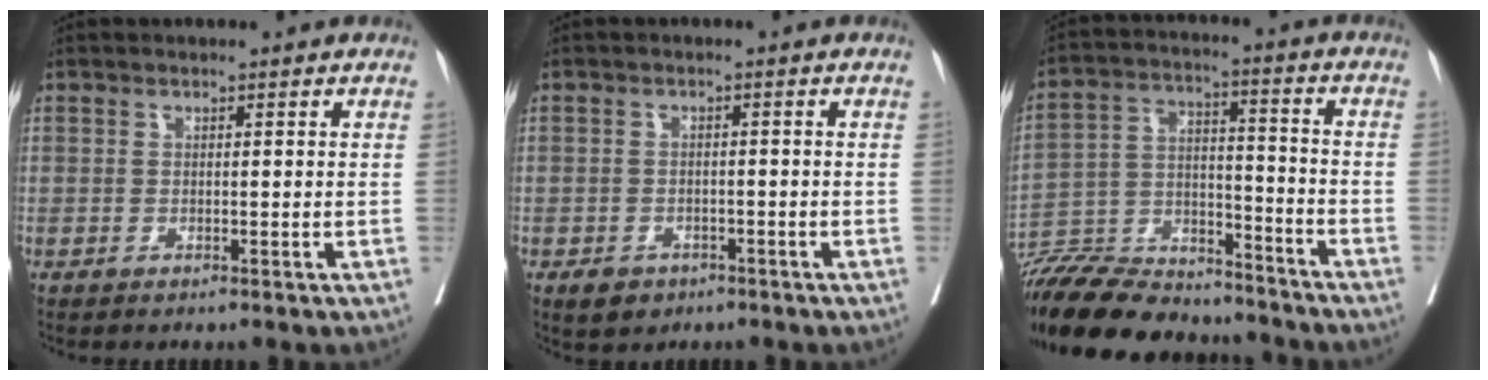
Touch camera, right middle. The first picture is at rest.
{"total": 3.2, "force": [-2.1, 2.2, 1.1], "torque": [-0.017, 0.003, -0.025]}
{"total": 20.1, "force": [-18.5, 4.4, 6.6], "torque": [-0.140, -0.005, -0.301]}